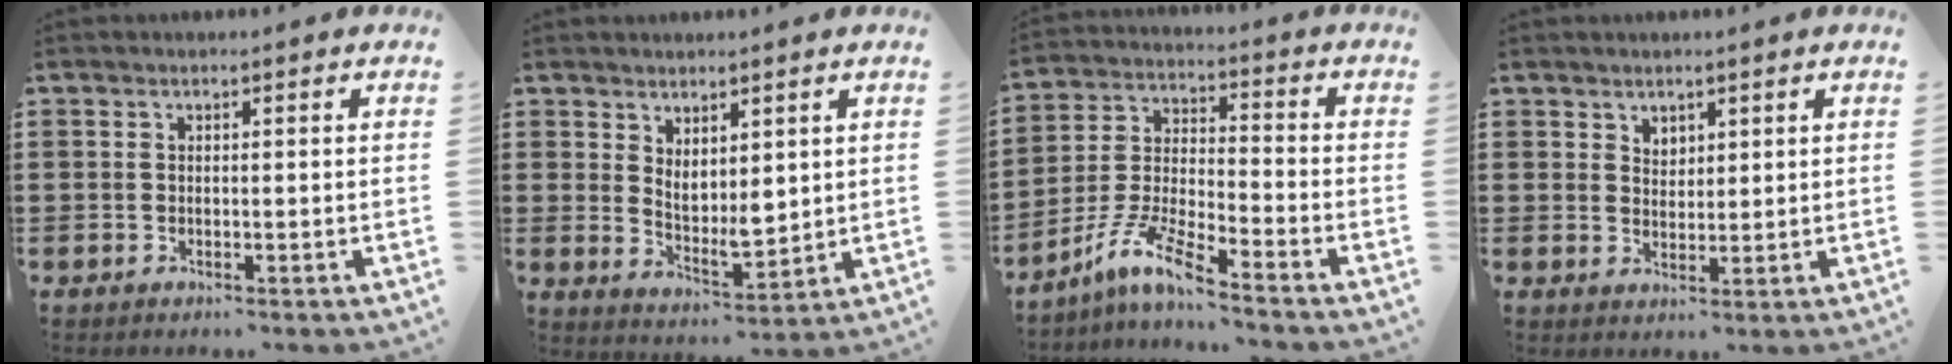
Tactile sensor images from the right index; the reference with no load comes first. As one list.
[{"total": 4.2, "force": [3.0, 2.0, 2.1], "torque": [-0.043, -0.018, 0.055]}, {"total": 8.2, "force": [-6.6, 0.4, 4.8], "torque": [-0.116, -0.007, -0.136]}, {"total": 2.3, "force": [1.8, 1.4, 0.1], "torque": [-0.008, 0.006, 0.036]}]